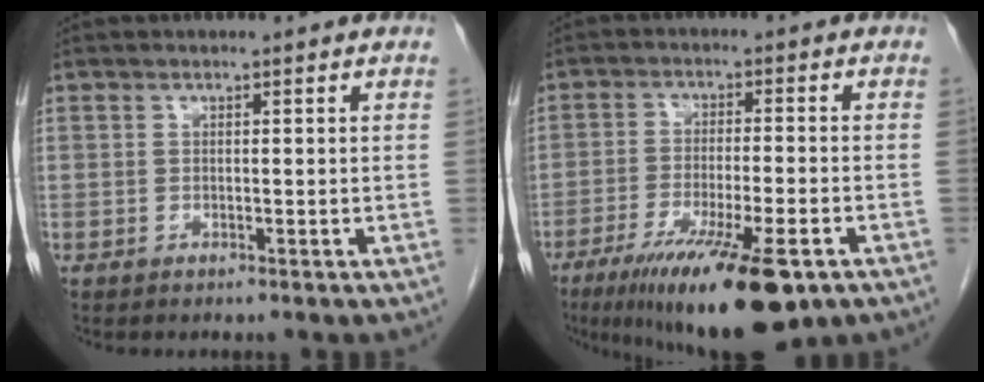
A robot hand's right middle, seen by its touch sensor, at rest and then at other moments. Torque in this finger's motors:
{"motor_torque": [1.13, -1.01, 0.50, 0.21]}